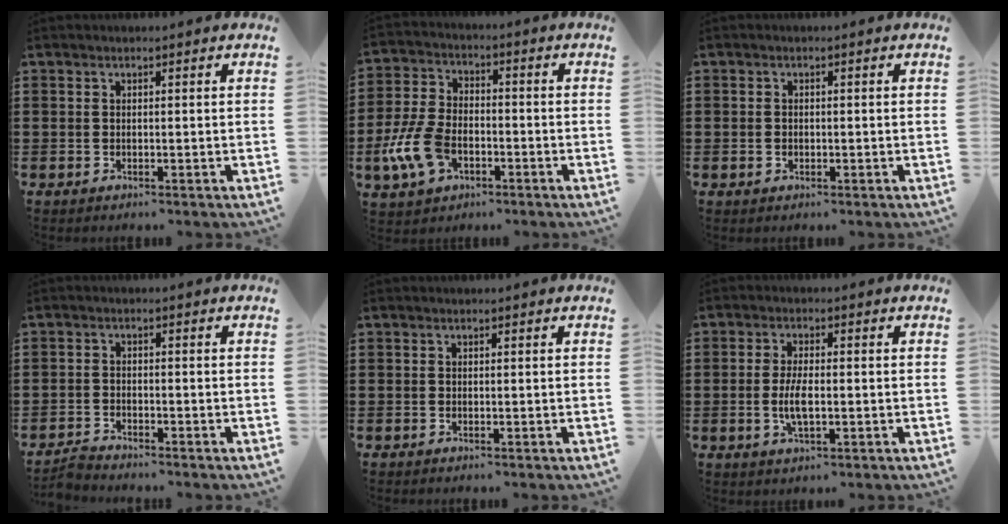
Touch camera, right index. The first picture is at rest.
{"total": 8.7, "force": [-3.4, 5.2, 6.2], "torque": [-0.159, -0.002, -0.068]}
{"total": 0.6, "force": [-0.2, 0.5, 0.3], "torque": [-0.007, 0.001, -0.004]}
{"total": 2.1, "force": [-2.1, 0.1, 0.1], "torque": [-0.008, 0.002, -0.043]}
{"total": 0.0}
{"total": 4.4, "force": [-0.8, 1.4, 4.1], "torque": [-0.087, -0.005, -0.017]}